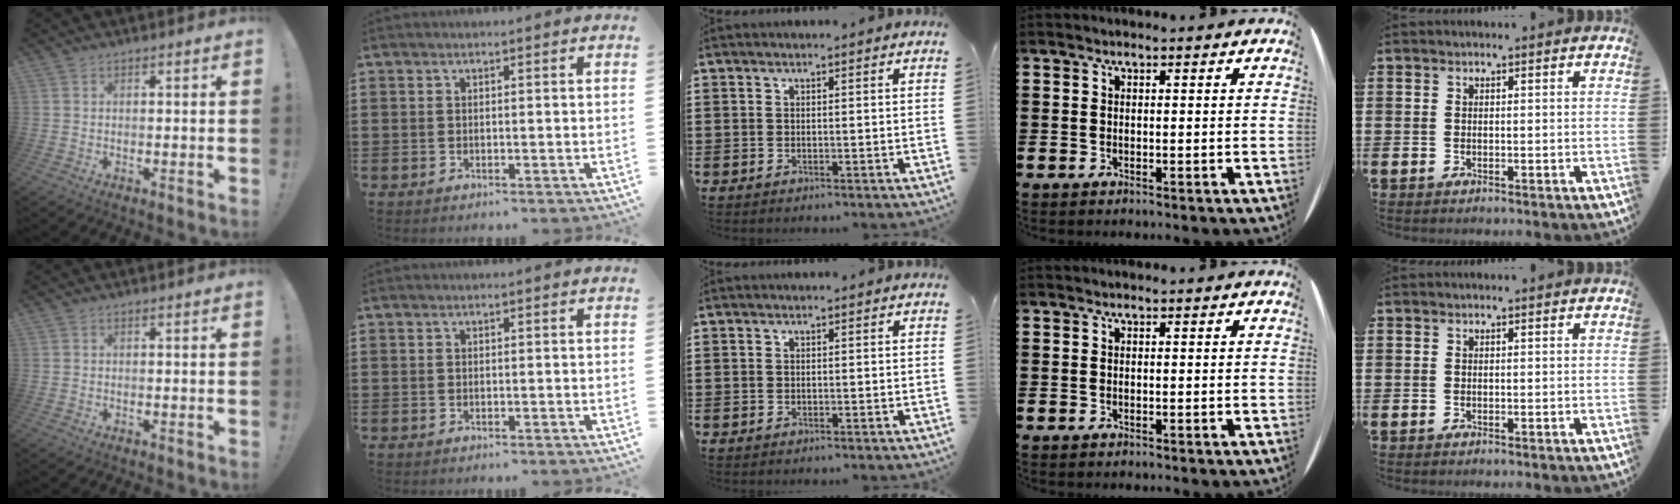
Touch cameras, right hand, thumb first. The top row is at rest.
{}